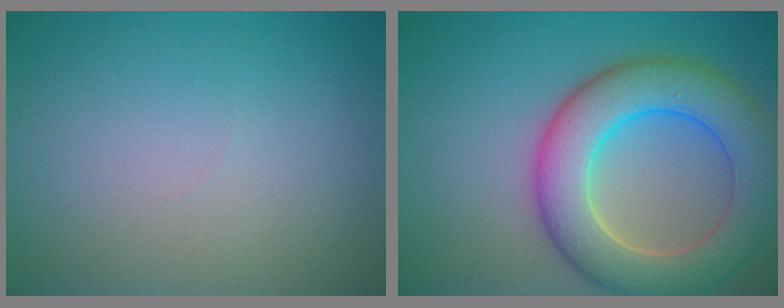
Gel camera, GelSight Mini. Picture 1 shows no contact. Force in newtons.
{"total": 9.2, "press": 9.1, "slide": 0.3}